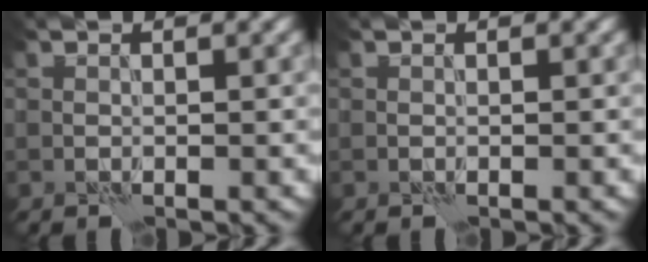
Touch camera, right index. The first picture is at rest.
{"total": 0.0}